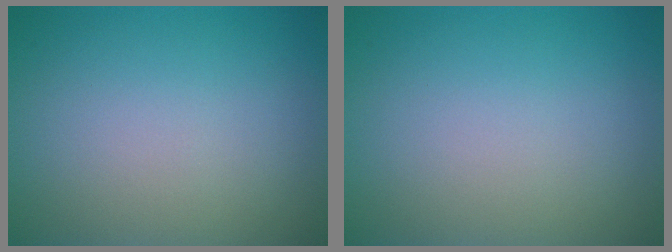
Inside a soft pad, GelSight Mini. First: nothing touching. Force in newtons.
{"total": 0.0}